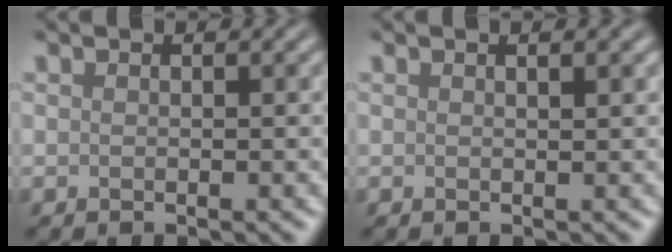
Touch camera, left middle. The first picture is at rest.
{"total": 2.3, "force": [1.1, 1.0, 1.7], "torque": [-0.003, 0.005, -0.008]}